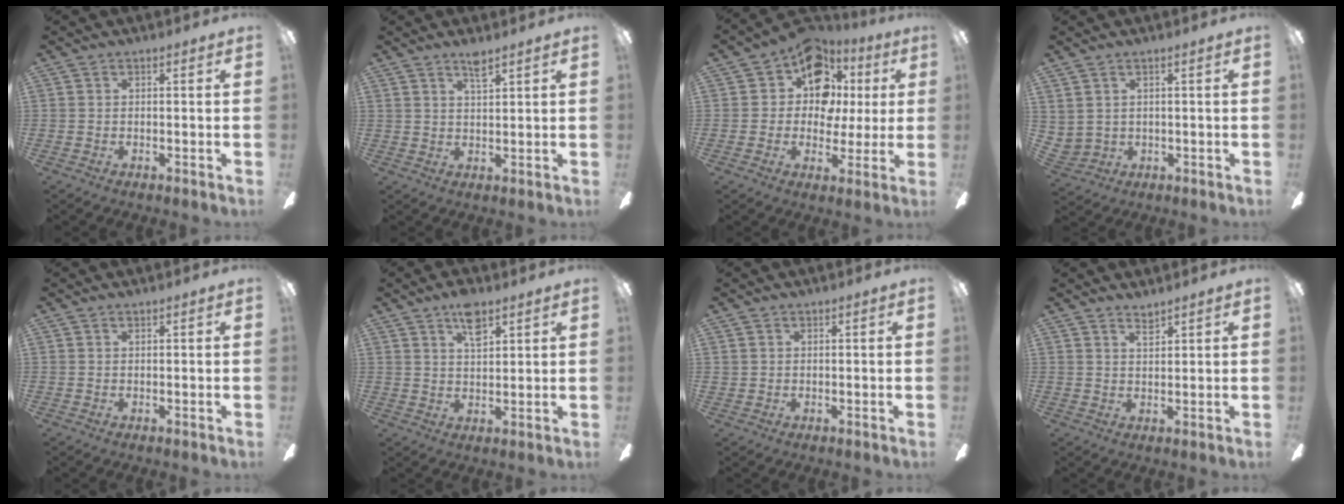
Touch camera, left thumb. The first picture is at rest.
{"total": 3.4, "force": [2.9, 0.3, 1.7], "torque": [-0.035, -0.011, 0.051]}
{"total": 12.9, "force": [5.4, 9.5, 6.8], "torque": [-0.116, -0.018, 0.104]}
{"total": 2.7, "force": [2.0, 1.7, 0.2], "torque": [-0.012, -0.007, 0.038]}
{"total": 0.0}
{"total": 6.4, "force": [4.2, 2.7, 4.0], "torque": [-0.056, -0.015, 0.070]}
{"total": 0.9, "force": [0.6, 0.6, -0.1], "torque": [0.000, 0.001, 0.012]}
{"total": 2.5, "force": [2.3, 0.5, 0.7], "torque": [-0.010, -0.010, 0.041]}